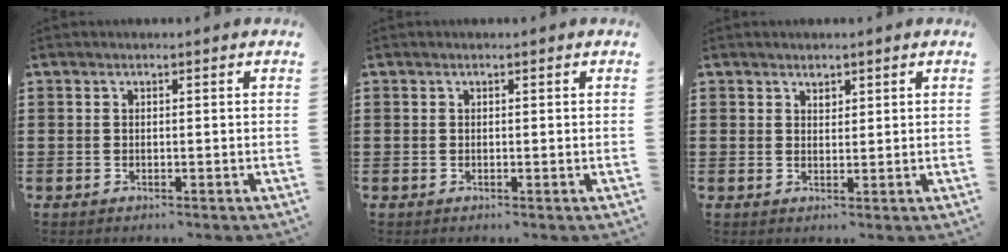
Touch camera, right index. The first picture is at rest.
{"total": 0.0}
{"total": 1.3, "force": [1.0, 0.8, 0.4], "torque": [-0.001, -0.002, 0.018]}